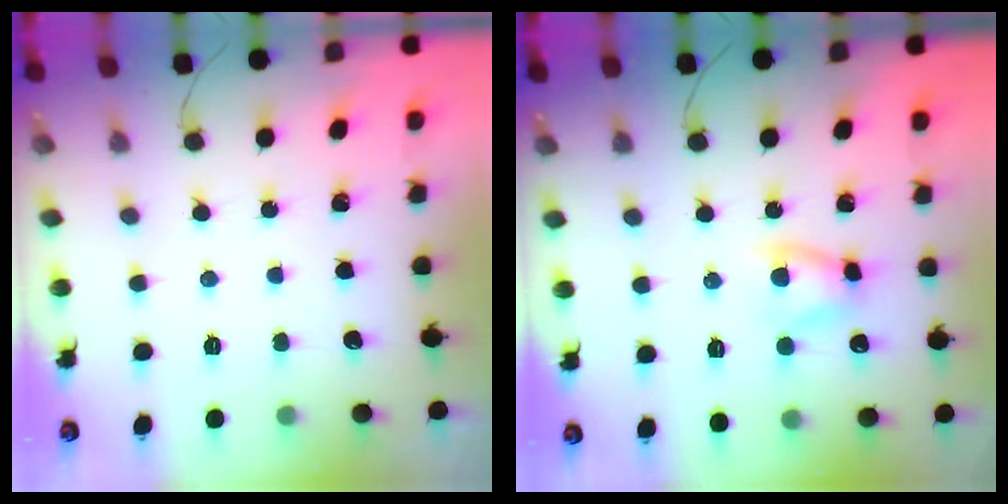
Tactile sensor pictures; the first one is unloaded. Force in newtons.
{"total": 6.4, "press": 6.3, "slide": 0.9}